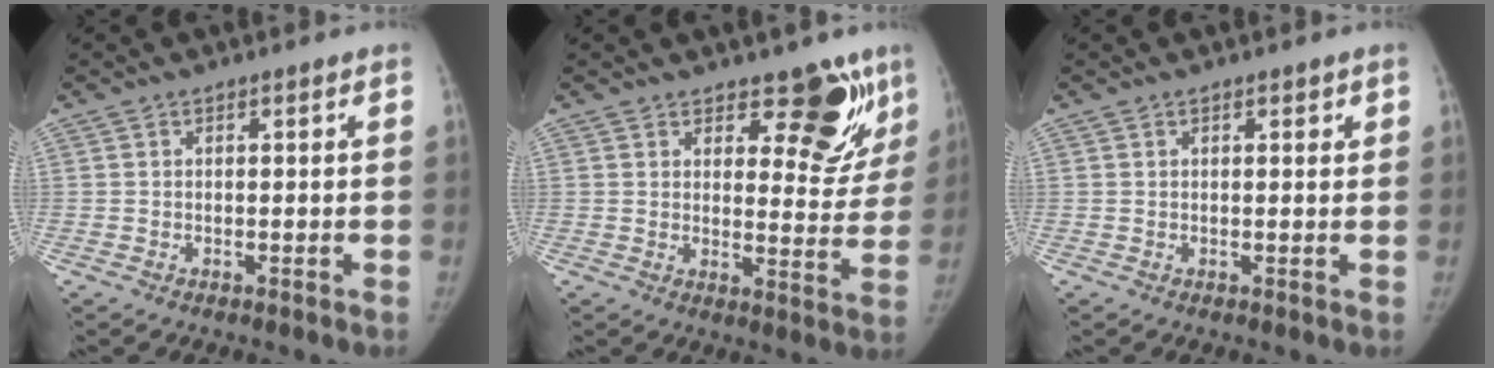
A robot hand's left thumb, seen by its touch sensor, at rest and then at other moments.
{"total": 11.1, "force": [7.2, 5.1, 6.7], "torque": [-0.028, -0.047, 0.099]}
{"total": 1.3, "force": [0.7, 0.6, 0.9], "torque": [-0.003, -0.001, 0.008]}